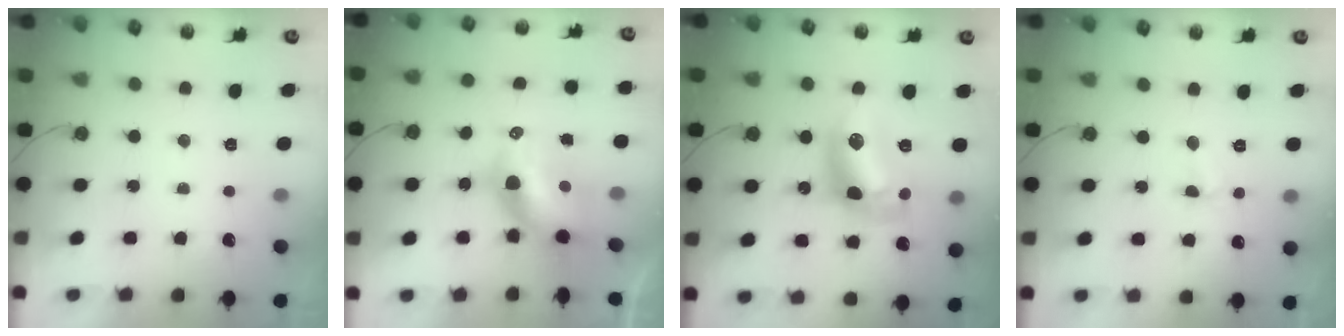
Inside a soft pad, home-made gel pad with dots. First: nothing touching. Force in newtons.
{"total": 10.4, "press": 10.4, "slide": 0.9}
{"total": 13.0, "press": 13.0, "slide": 0.8}
{"total": 4.3, "press": 4.2, "slide": 0.4}